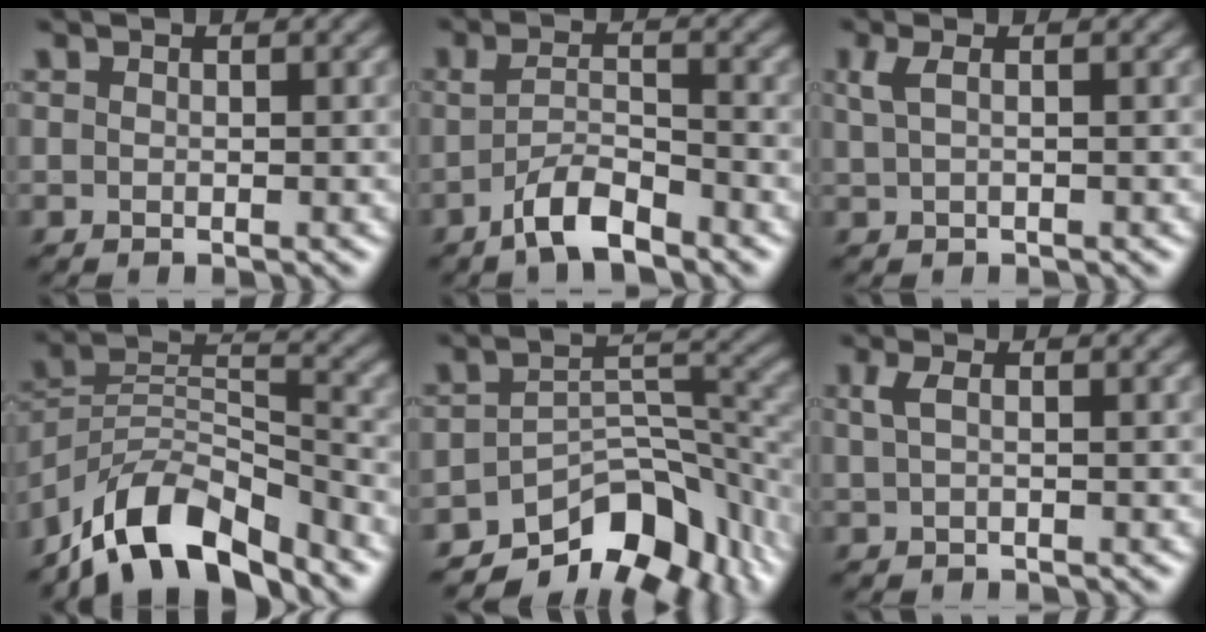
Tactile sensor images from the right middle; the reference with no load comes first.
{"total": 3.9, "force": [-2.4, 0.9, 2.9], "torque": [-0.056, 0.002, -0.050]}
{"total": 1.7, "force": [0.7, 0.6, 1.5], "torque": [-0.030, 0.003, 0.012]}
{"total": 10.5, "force": [-8.0, 3.9, 5.5], "torque": [-0.084, 0.005, -0.162]}
{"total": 9.6, "force": [-7.0, 4.2, 5.1], "torque": [-0.057, -0.011, -0.117]}
{"total": 1.4, "force": [0.4, 0.4, 1.3], "torque": [-0.030, 0.002, 0.007]}